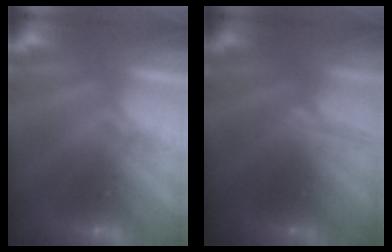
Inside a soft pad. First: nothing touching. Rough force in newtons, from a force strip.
{"total": 1.7}